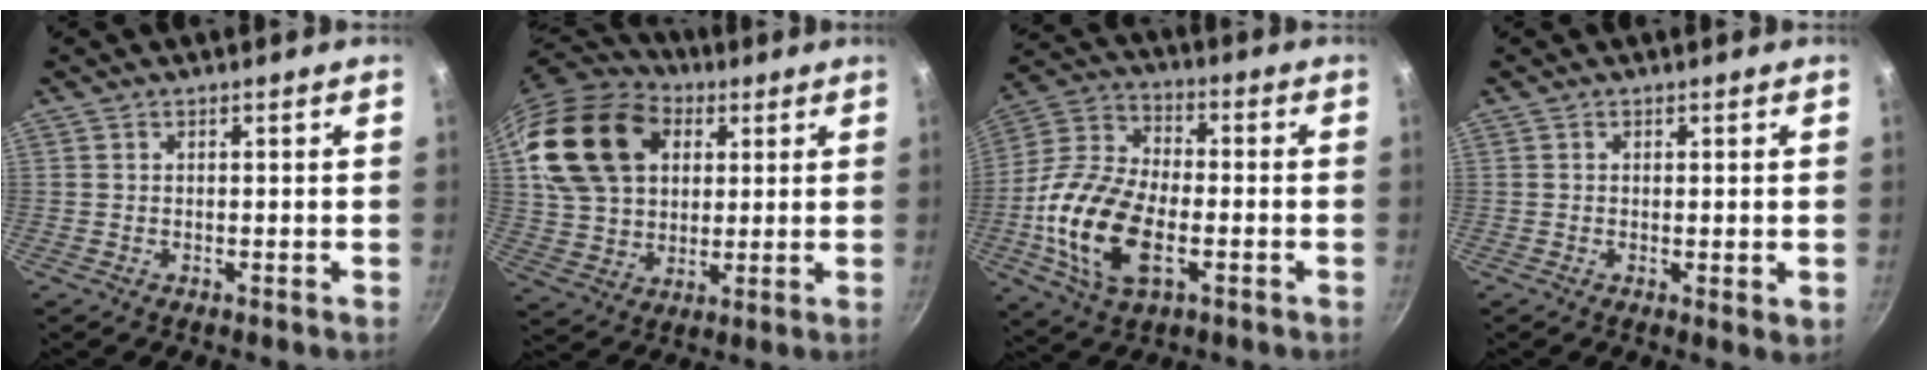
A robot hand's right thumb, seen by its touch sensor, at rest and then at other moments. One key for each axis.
{"total": 20.8, "fx": 6.8, "fy": 15.3, "fz": 12.4, "tx": -0.211, "ty": 0.007, "tz": 0.126}
{"total": 18.8, "fx": -4.5, "fy": 10.5, "fz": 15.0, "tx": -0.289, "ty": 0.021, "tz": -0.095}
{"total": 2.0, "fx": 0.0, "fy": 0.5, "fz": 1.9, "tx": -0.028, "ty": -0.008, "tz": -0.001}